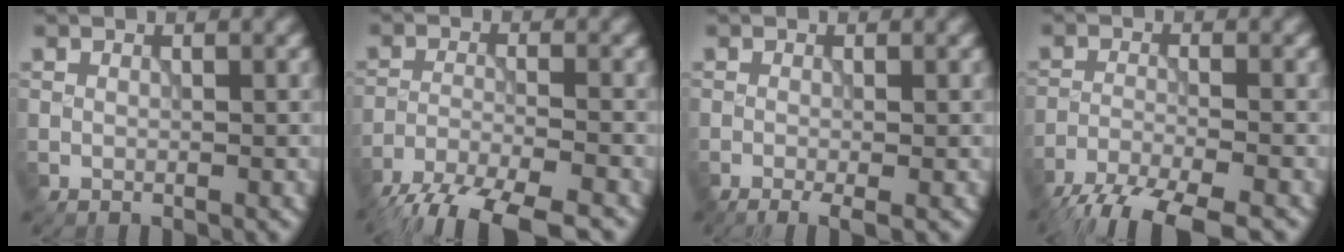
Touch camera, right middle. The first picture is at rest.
{"total": 9.3, "force": [-8.1, 2.1, 4.2], "torque": [-0.073, -0.028, -0.132]}
{"total": 1.9, "force": [-1.0, 0.4, 1.5], "torque": [-0.025, -0.005, -0.021]}
{"total": 8.4, "force": [-7.3, 1.6, 3.9], "torque": [-0.072, -0.031, -0.121]}